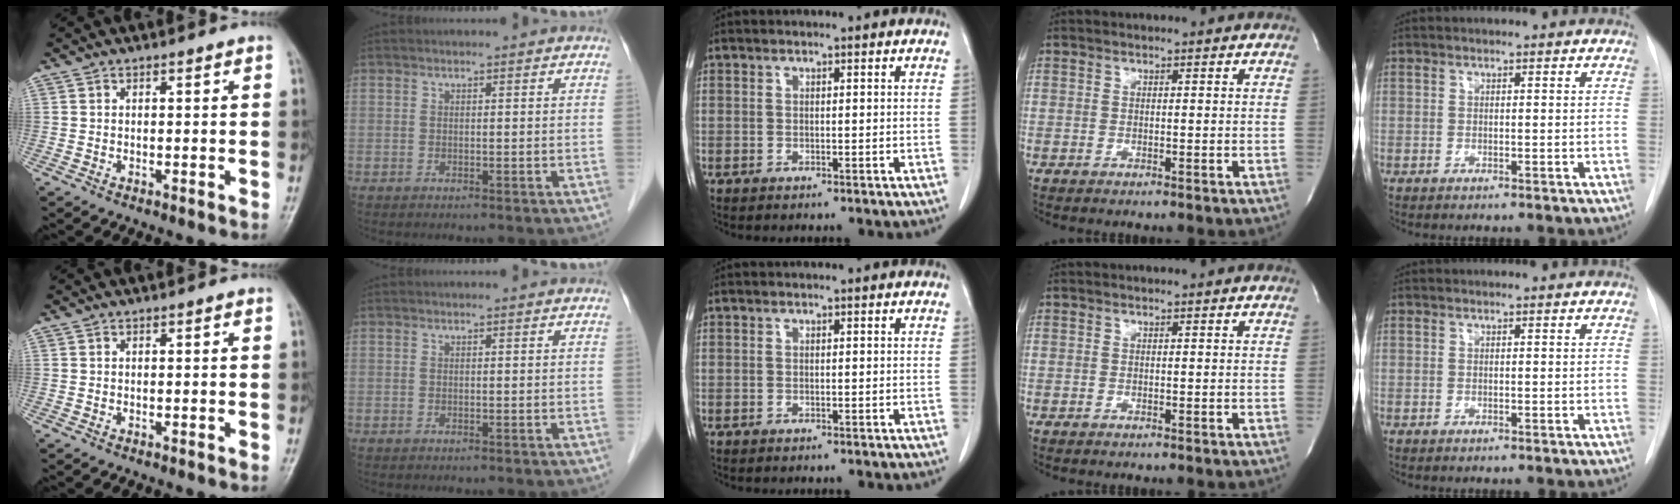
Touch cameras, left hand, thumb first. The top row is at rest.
{}